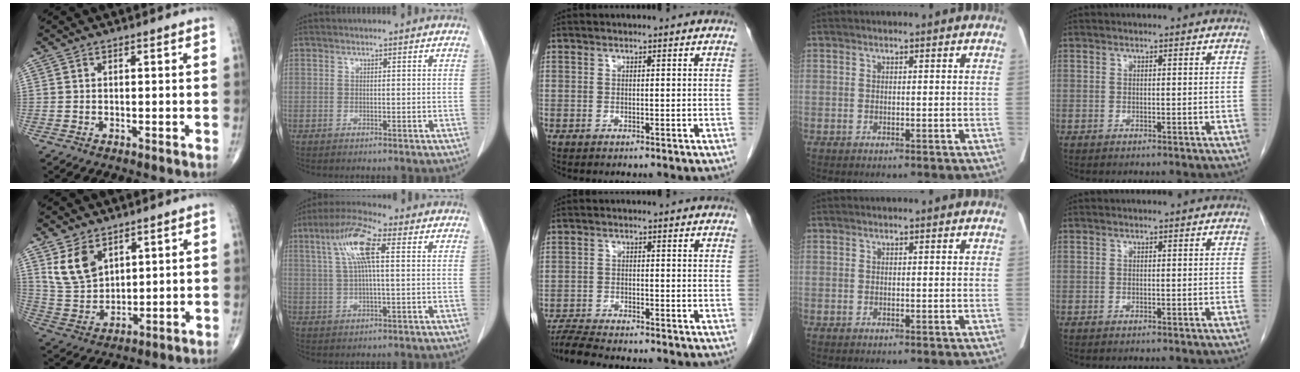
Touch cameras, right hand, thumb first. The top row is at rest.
{"thumb": {"total": 9.3, "force": [5.0, 5.8, 5.2], "torque": [-0.086, -0.022, 0.113]}, "index": {"total": 9.0, "force": [2.8, 1.4, 8.4], "torque": [-0.171, 0.020, 0.052]}, "middle": {"total": 6.3, "force": [-6.0, 0.2, 2.1], "torque": [-0.038, -0.017, -0.102]}}